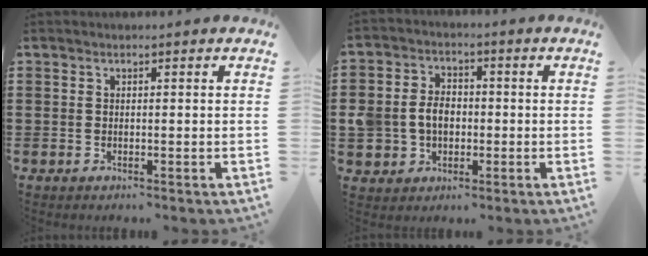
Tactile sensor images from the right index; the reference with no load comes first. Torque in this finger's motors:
{"motor_torque": [0.93, -0.37, 0.32, 0.06]}